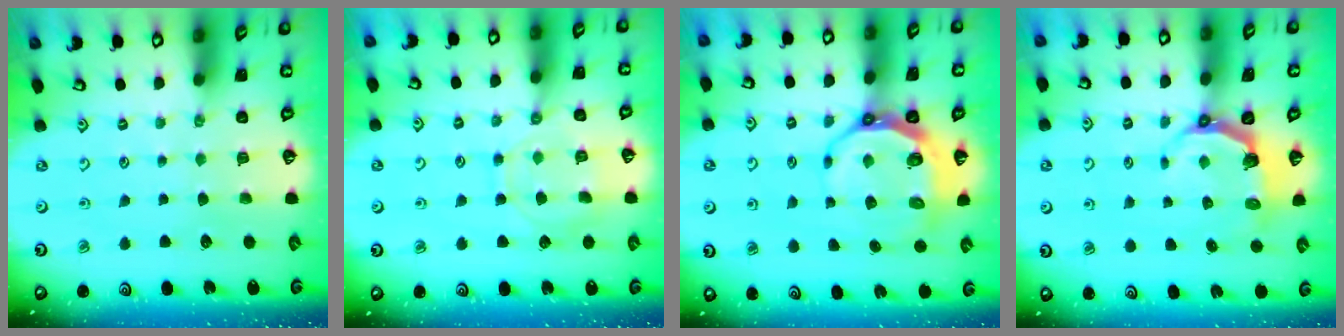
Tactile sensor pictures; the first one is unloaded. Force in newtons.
{"total": 10.5, "press": 10.4, "slide": 0.8}
{"total": 10.3, "press": 9.6, "slide": 3.9}
{"total": 4.6, "press": 2.9, "slide": 3.6}